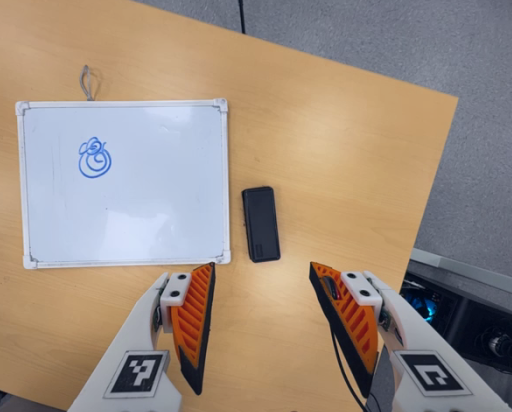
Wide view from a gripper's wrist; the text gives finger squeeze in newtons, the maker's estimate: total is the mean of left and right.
{"total": 0.0}